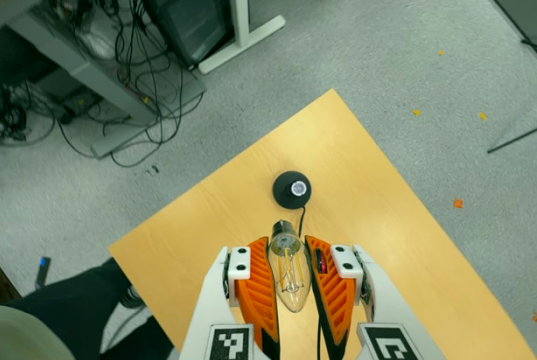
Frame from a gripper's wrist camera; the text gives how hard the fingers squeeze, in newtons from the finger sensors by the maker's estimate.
{"total": 20.8, "left": 23.2, "right": 18.4}